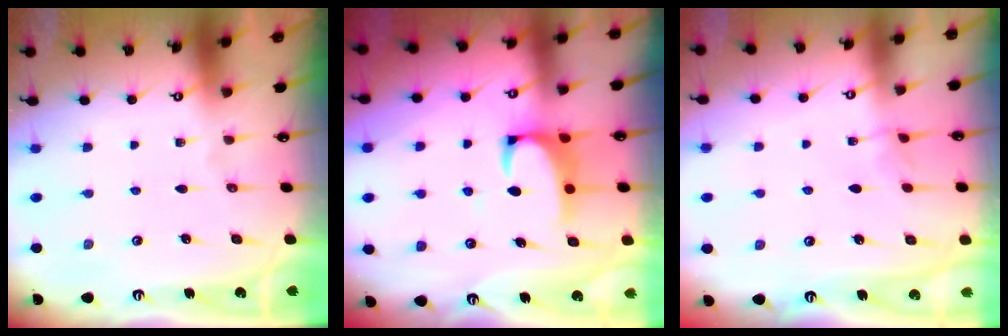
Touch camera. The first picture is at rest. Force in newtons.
{"total": 2.2, "press": 2.0, "slide": 0.9}
{"total": 3.1, "press": 3.1, "slide": 0.2}